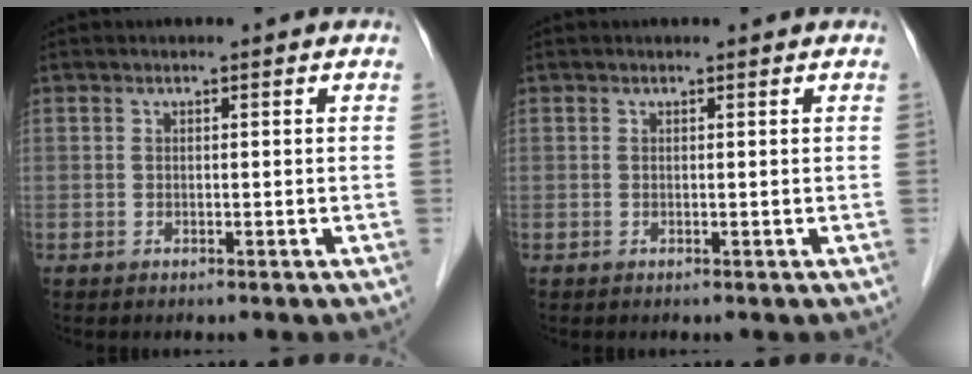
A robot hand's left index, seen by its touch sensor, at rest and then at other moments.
{"total": 0.6, "force": [0.6, 0.1, 0.0], "torque": [-0.006, 0.003, 0.008]}